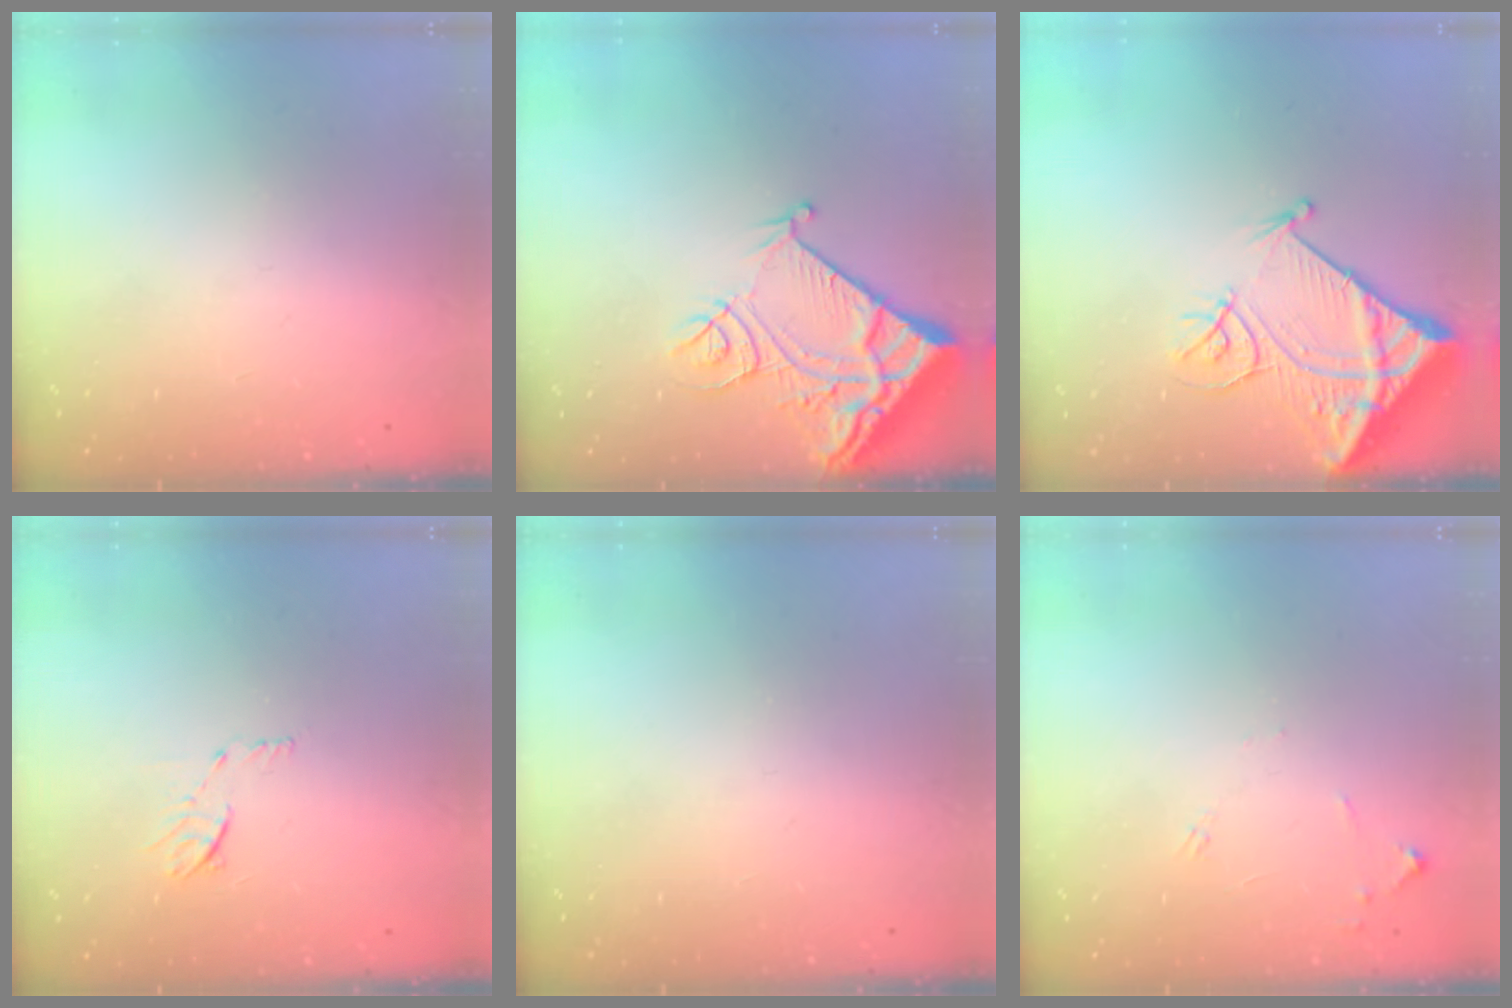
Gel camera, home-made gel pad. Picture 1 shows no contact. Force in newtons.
{"total": 13.6, "press": 13.5, "slide": 1.7}
{"total": 16.0, "press": 15.9, "slide": 1.8}
{"total": 5.7, "press": 5.6, "slide": 0.8}
{"total": 0.0}
{"total": 6.3, "press": 6.3, "slide": 0.8}